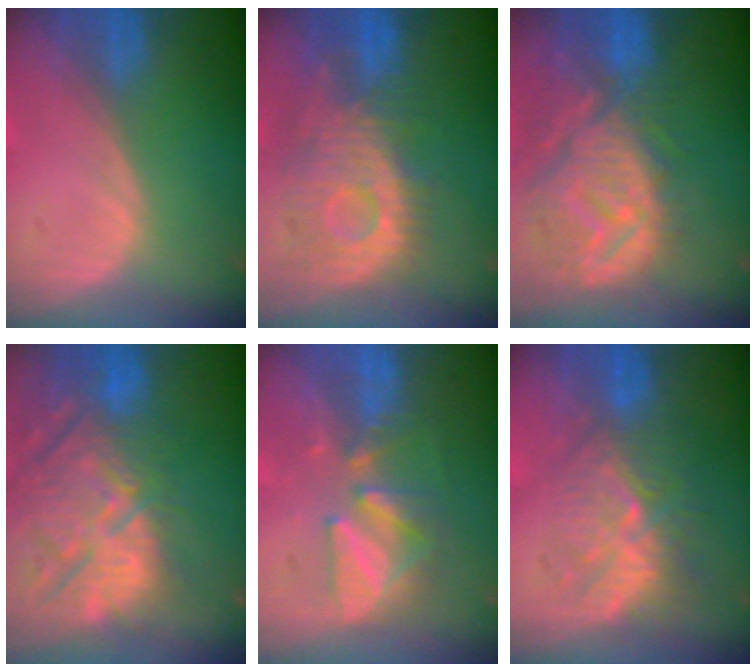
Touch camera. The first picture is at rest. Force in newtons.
{"total": 10.6, "press": 9.9, "slide": 3.9}
{"total": 12.7, "press": 11.1, "slide": 6.0}
{"total": 14.9, "press": 12.8, "slide": 7.7}
{"total": 7.6, "press": 7.3, "slide": 1.8}
{"total": 9.5, "press": 8.6, "slide": 3.9}